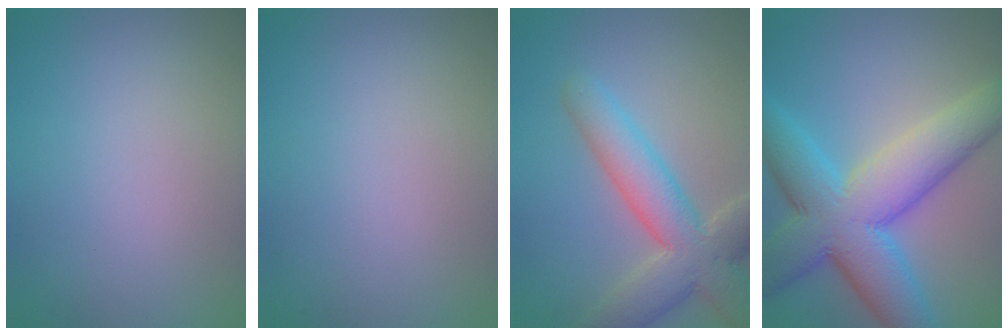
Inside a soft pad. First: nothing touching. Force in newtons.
{"total": 0.0}
{"total": 7.2, "press": 7.2, "slide": 0.7}
{"total": 10.5, "press": 10.5, "slide": 0.3}